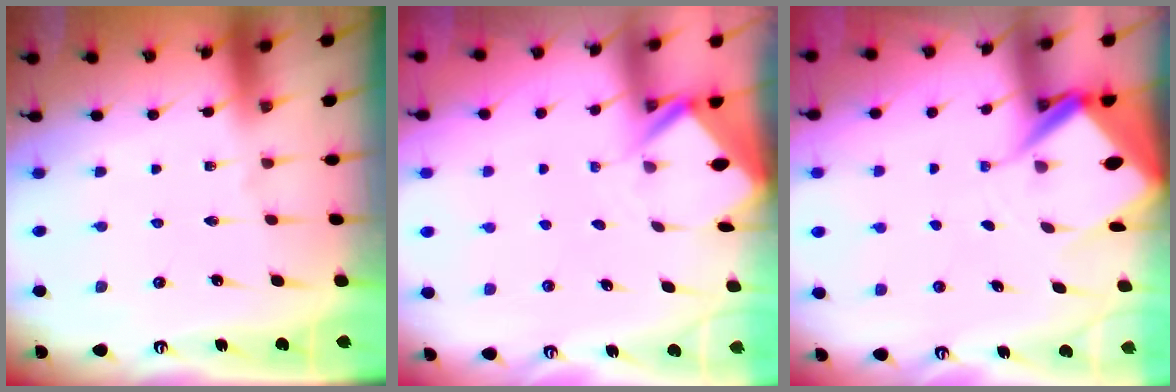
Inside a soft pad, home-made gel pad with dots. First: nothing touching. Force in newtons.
{"total": 2.6, "press": 2.6, "slide": 0.1}
{"total": 6.2, "press": 6.2, "slide": 0.5}